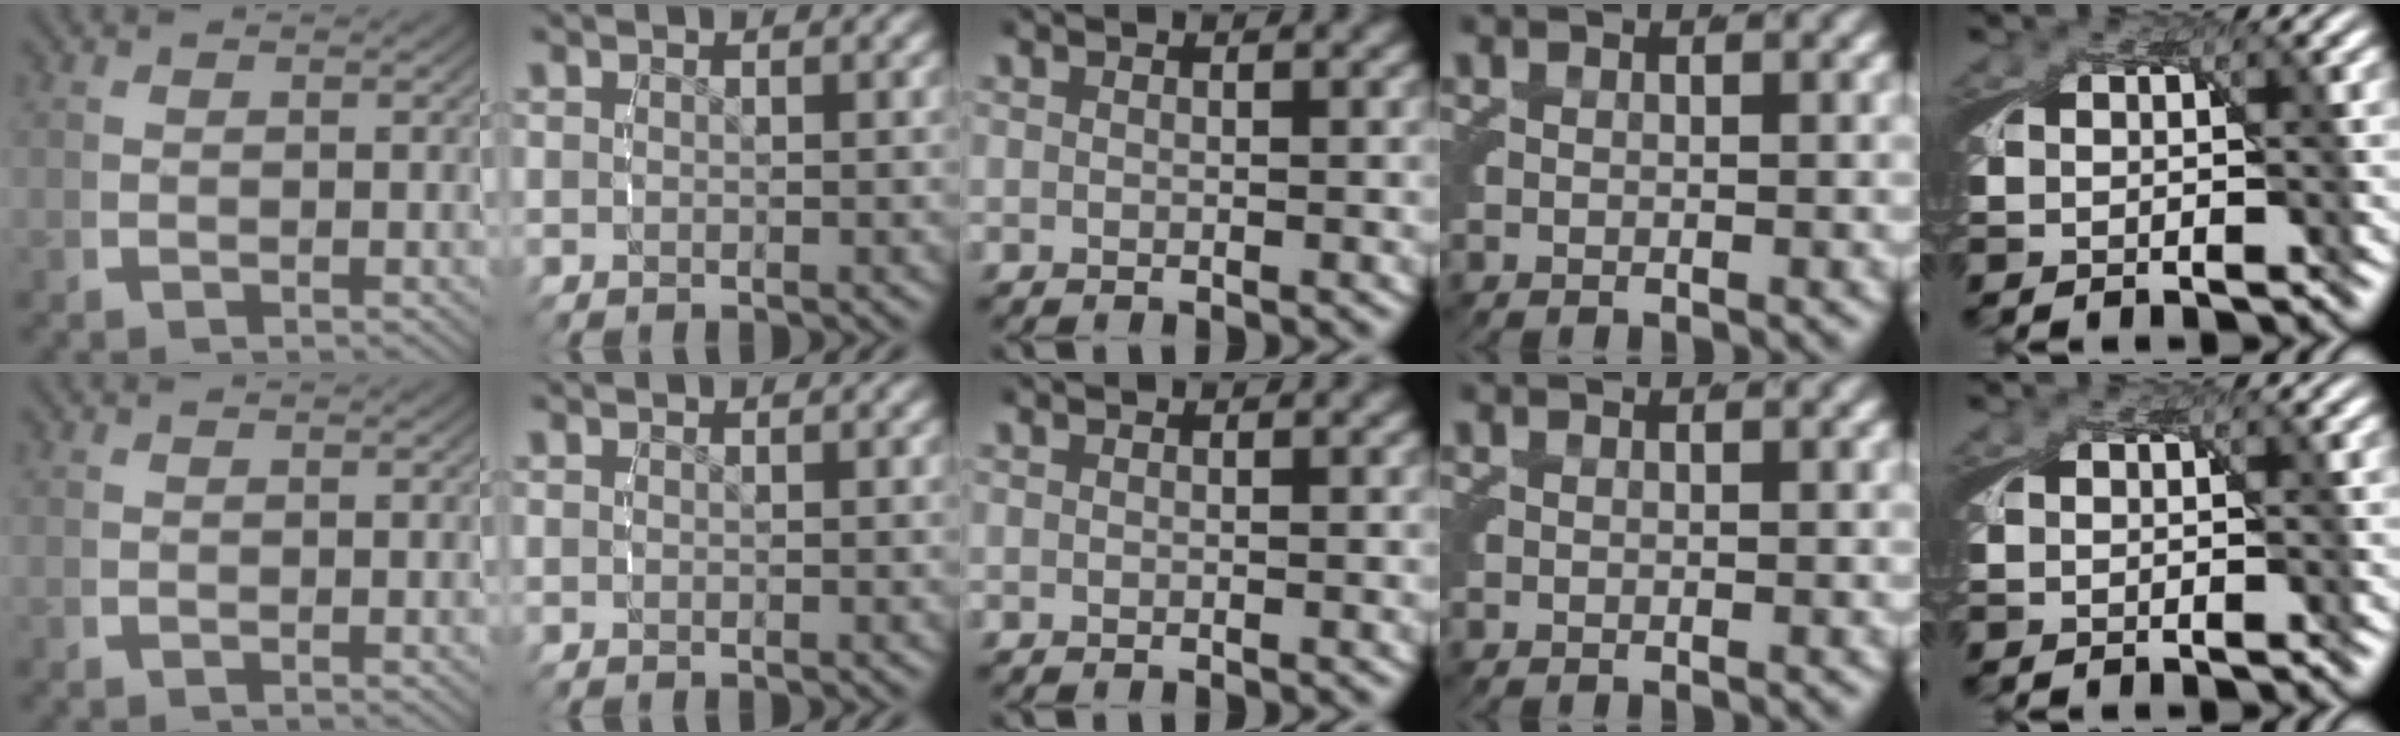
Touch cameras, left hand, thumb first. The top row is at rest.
{}